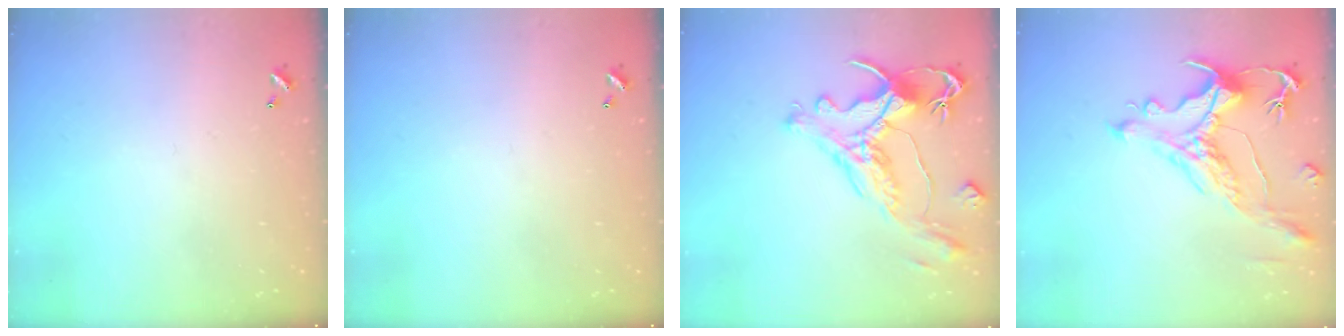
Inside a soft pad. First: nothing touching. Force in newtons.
{"total": 0.0}
{"total": 1.6, "press": 1.0, "slide": 1.3}
{"total": 1.7, "press": 0.9, "slide": 1.4}